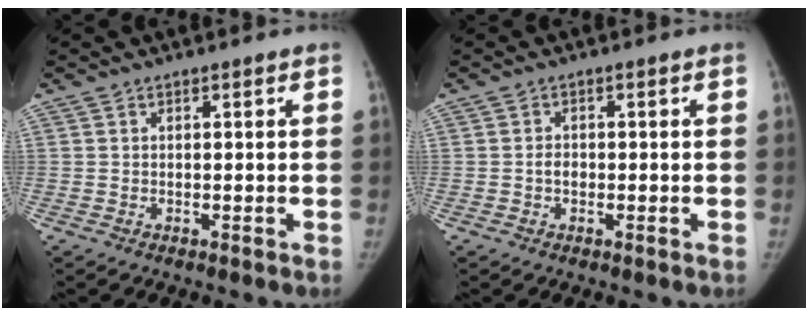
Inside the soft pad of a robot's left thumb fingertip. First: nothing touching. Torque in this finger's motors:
{"motor_torque": [0.50, 0.11, 0.15, -0.31, 0.10]}